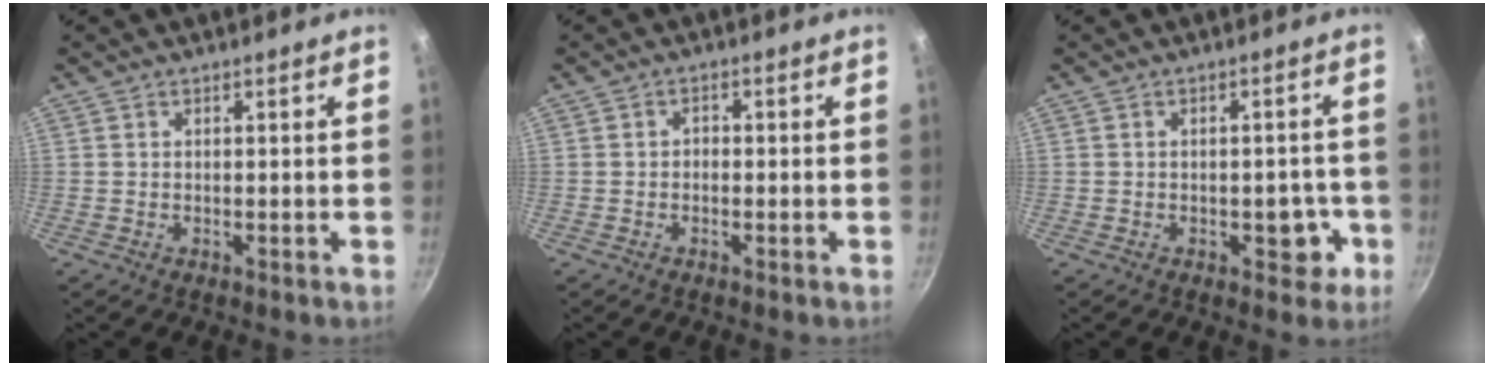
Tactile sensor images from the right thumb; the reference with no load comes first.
{"total": 1.2, "force": [-0.4, 0.9, 0.7], "torque": [-0.010, 0.006, -0.009]}
{"total": 5.0, "force": [-1.7, 3.1, 3.5], "torque": [-0.012, 0.015, -0.018]}